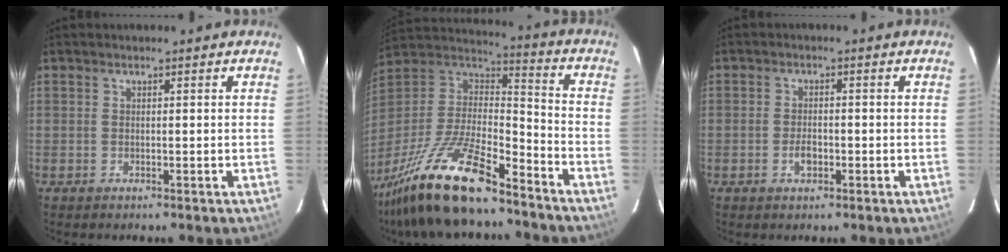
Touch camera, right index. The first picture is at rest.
{"total": 23.6, "force": [-17.0, 6.4, 15.2], "torque": [-0.313, -0.033, -0.300]}
{"total": 2.7, "force": [-1.1, 1.4, 2.0], "torque": [-0.039, 0.001, -0.017]}